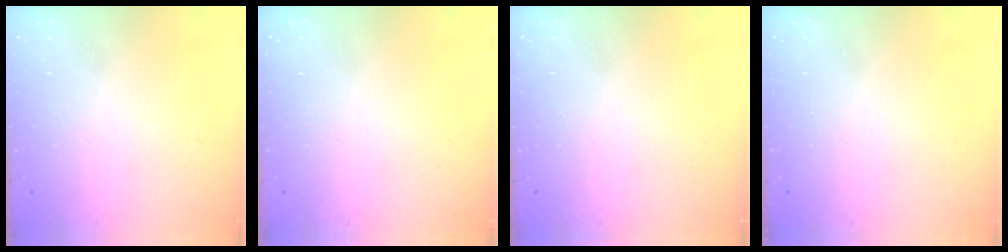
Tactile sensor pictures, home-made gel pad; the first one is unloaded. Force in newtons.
{"total": 0.0}
{"total": 0.0}
{"total": 0.0}